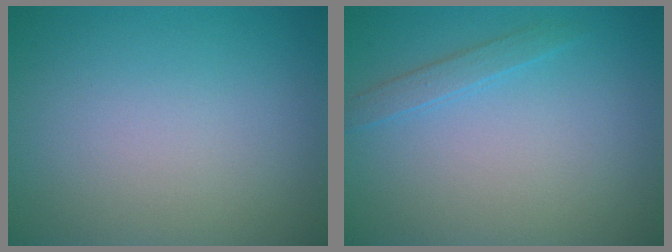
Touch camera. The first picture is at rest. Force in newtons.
{"total": 1.3, "press": 1.3, "slide": 0.1}